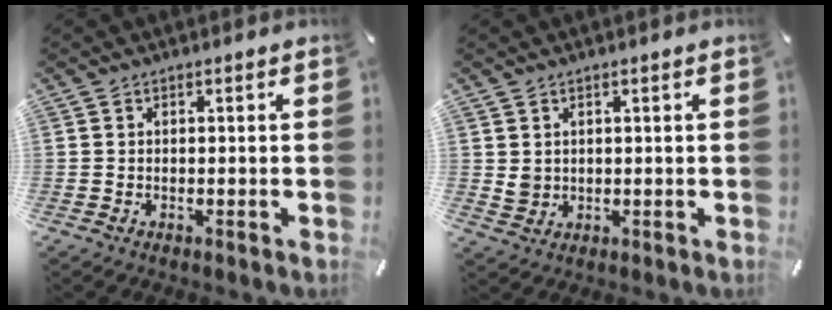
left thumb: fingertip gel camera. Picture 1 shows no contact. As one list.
[{"total": 2.6, "force": [1.1, 2.3, 0.6], "torque": [-0.005, 0.000, 0.020]}]